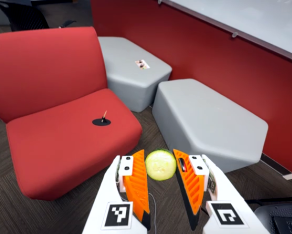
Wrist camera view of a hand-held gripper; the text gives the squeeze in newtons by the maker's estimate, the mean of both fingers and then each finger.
{"total": 8.9, "left": 9.2, "right": 8.6}